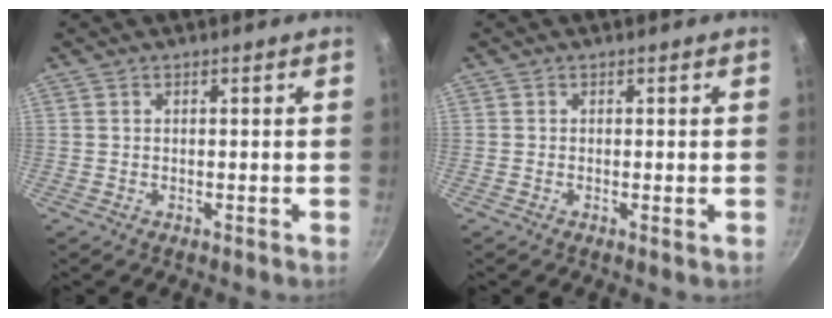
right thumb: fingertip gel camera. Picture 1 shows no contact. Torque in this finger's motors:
{"motor_torque": [-0.37, 0.24, -0.18, -0.29, 0.03]}